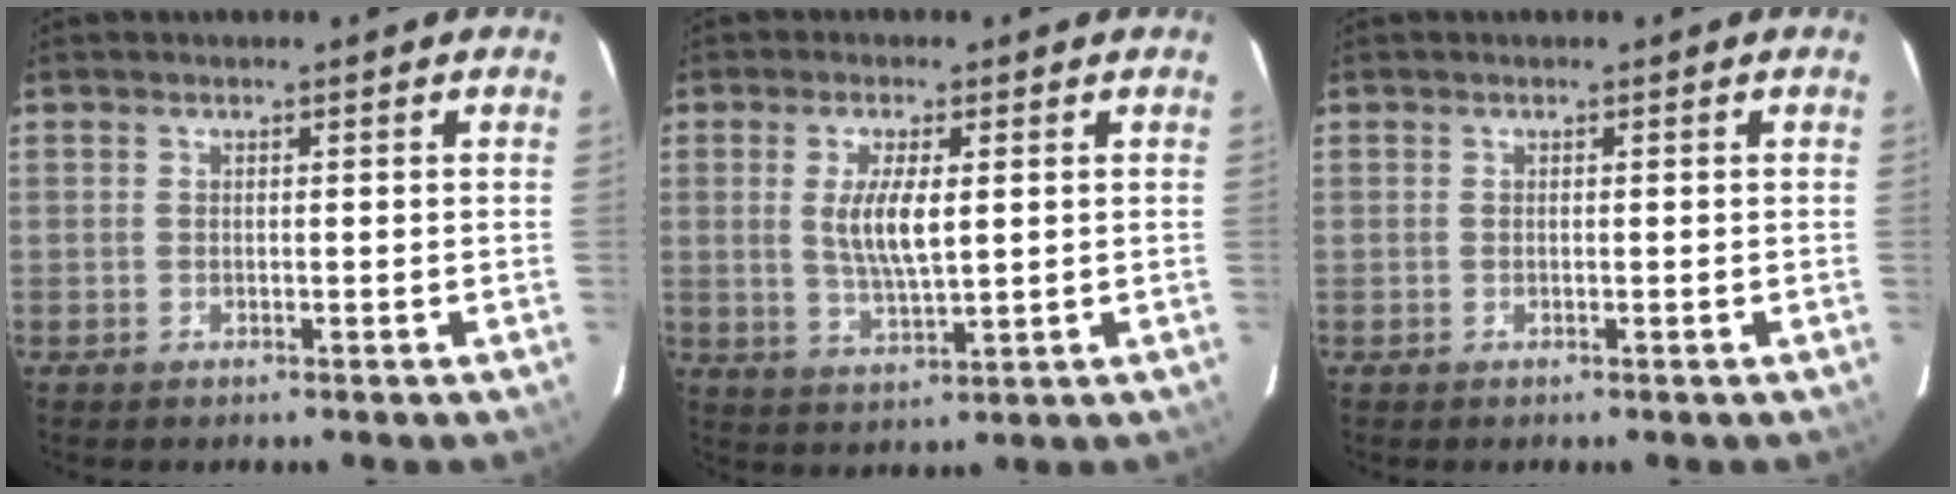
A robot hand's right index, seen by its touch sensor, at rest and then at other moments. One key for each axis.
{"total": 7.0, "fx": 1.2, "fy": 2.1, "fz": 6.5, "tx": -0.126, "ty": -0.005, "tz": 0.025}
{"total": 0.0}